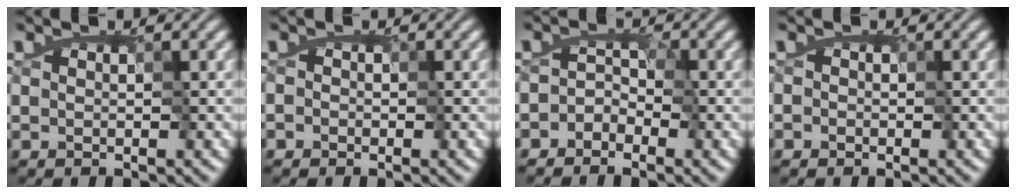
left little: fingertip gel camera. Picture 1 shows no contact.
{"total": 1.1, "force": [-0.4, 1.1, 0.2], "torque": [-0.003, 0.000, -0.007]}
{"total": 2.8, "force": [-2.6, 0.9, -0.6], "torque": [0.039, 0.003, -0.043]}
{"total": 0.8, "force": [-0.3, 0.8, 0.1], "torque": [0.000, -0.002, -0.006]}